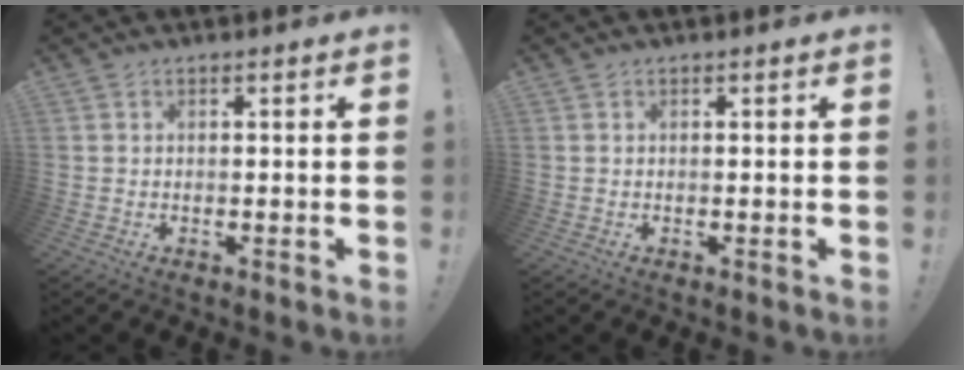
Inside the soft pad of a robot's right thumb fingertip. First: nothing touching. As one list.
[{"total": 0.0}]